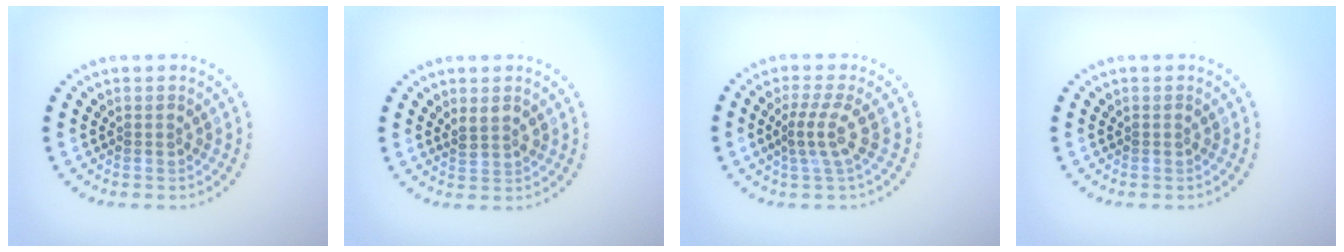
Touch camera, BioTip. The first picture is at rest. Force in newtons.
{"total": 1.5, "press": 1.3, "slide": 0.7}
{"total": 2.8, "press": 2.2, "slide": 1.8}
{"total": 0.0}